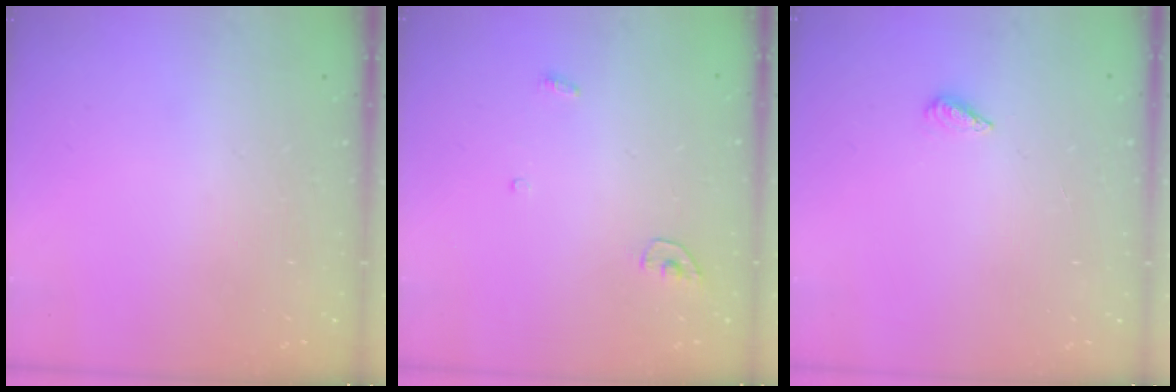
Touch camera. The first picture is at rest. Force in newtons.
{"total": 3.4, "press": 3.4, "slide": 0.3}
{"total": 2.3, "press": 2.2, "slide": 0.8}